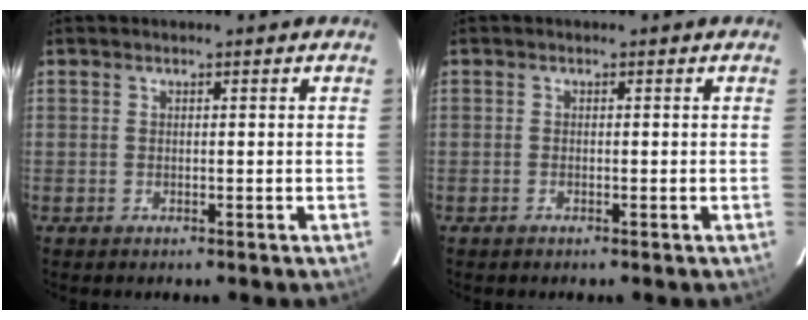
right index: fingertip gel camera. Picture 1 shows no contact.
{"total": 0.6, "force": [-0.4, 0.2, 0.3], "torque": [-0.006, 0.001, -0.010]}